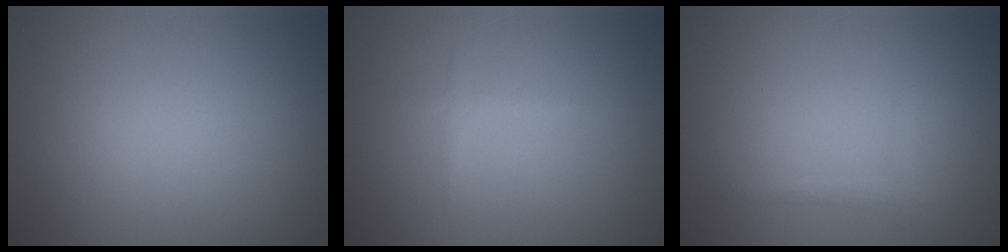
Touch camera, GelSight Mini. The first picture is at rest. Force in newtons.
{"total": 0.7, "press": 0.7, "slide": 0.0}
{"total": 0.9, "press": 0.9, "slide": 0.0}